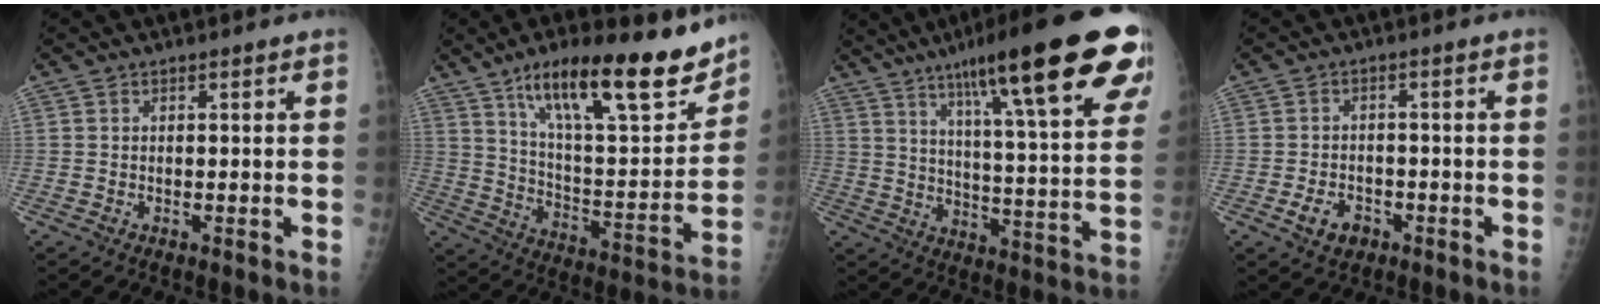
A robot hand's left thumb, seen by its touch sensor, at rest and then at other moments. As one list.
[{"total": 24.3, "force": [16.1, 6.8, 16.9], "torque": [-0.230, -0.063, 0.264]}, {"total": 28.1, "force": [16.3, 4.7, 22.4], "torque": [-0.310, -0.034, 0.237]}, {"total": 4.3, "force": [-2.0, 3.1, 2.2], "torque": [-0.031, 0.011, -0.028]}]